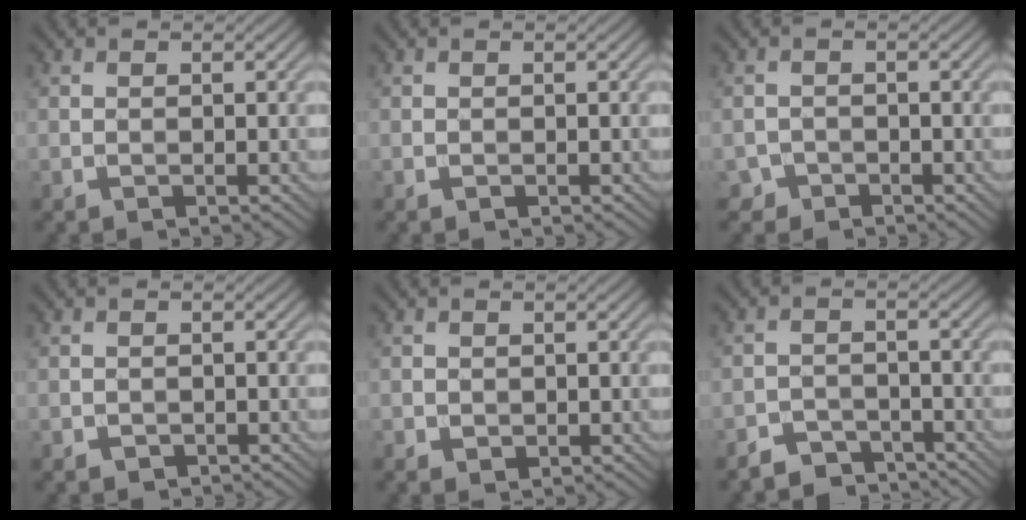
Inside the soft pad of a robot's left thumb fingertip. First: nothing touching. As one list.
[{"total": 0.0}, {"total": 1.7, "force": [-1.2, 1.1, 0.0], "torque": [0.005, 0.000, -0.026]}, {"total": 0.8, "force": [-0.5, 0.6, 0.2], "torque": [-0.001, -0.005, -0.009]}, {"total": 0.9, "force": [0.0, 0.8, 0.3], "torque": [-0.009, -0.006, 0.002]}, {"total": 4.3, "force": [-3.8, 1.6, 1.0], "torque": [-0.012, -0.001, -0.070]}]